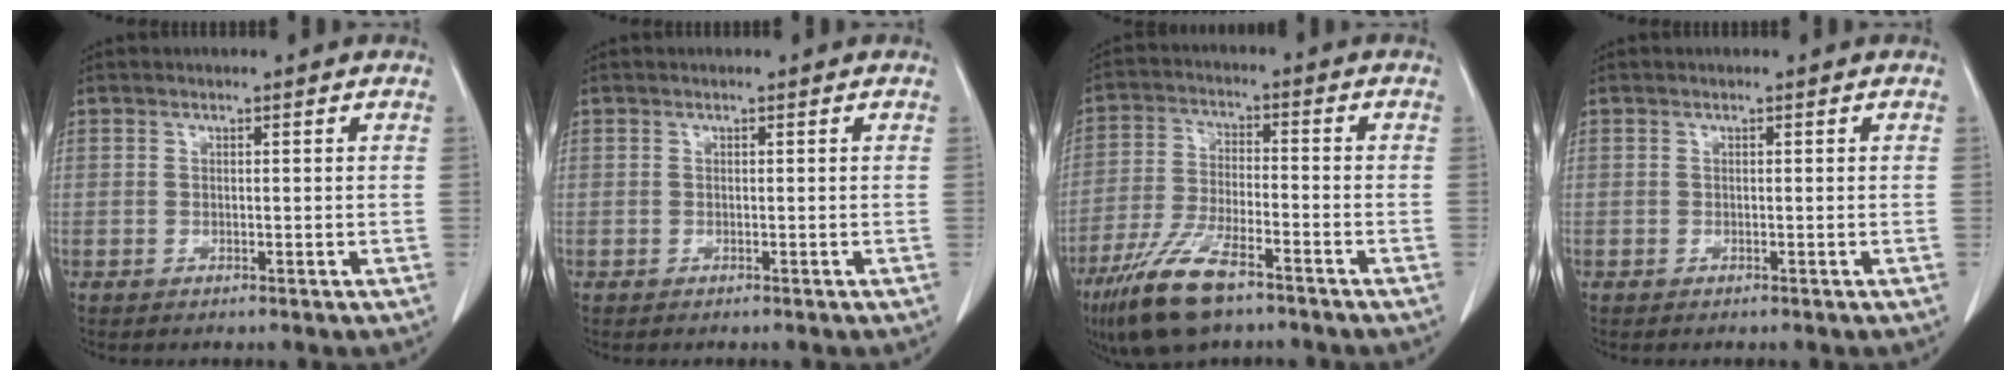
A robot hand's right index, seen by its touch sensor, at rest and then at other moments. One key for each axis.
{"total": 0.0}
{"total": 11.9, "fx": -8.1, "fy": 2.8, "fz": 8.1, "tx": -0.167, "ty": -0.022, "tz": -0.148}
{"total": 0.0}